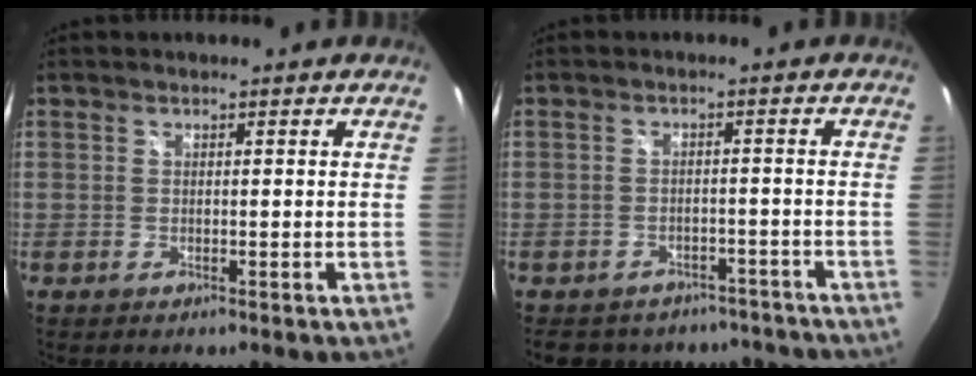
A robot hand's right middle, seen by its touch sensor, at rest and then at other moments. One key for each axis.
{"total": 13.2, "fx": -10.9, "fy": 6.4, "fz": 3.8, "tx": -0.083, "ty": 0.013, "tz": -0.127}